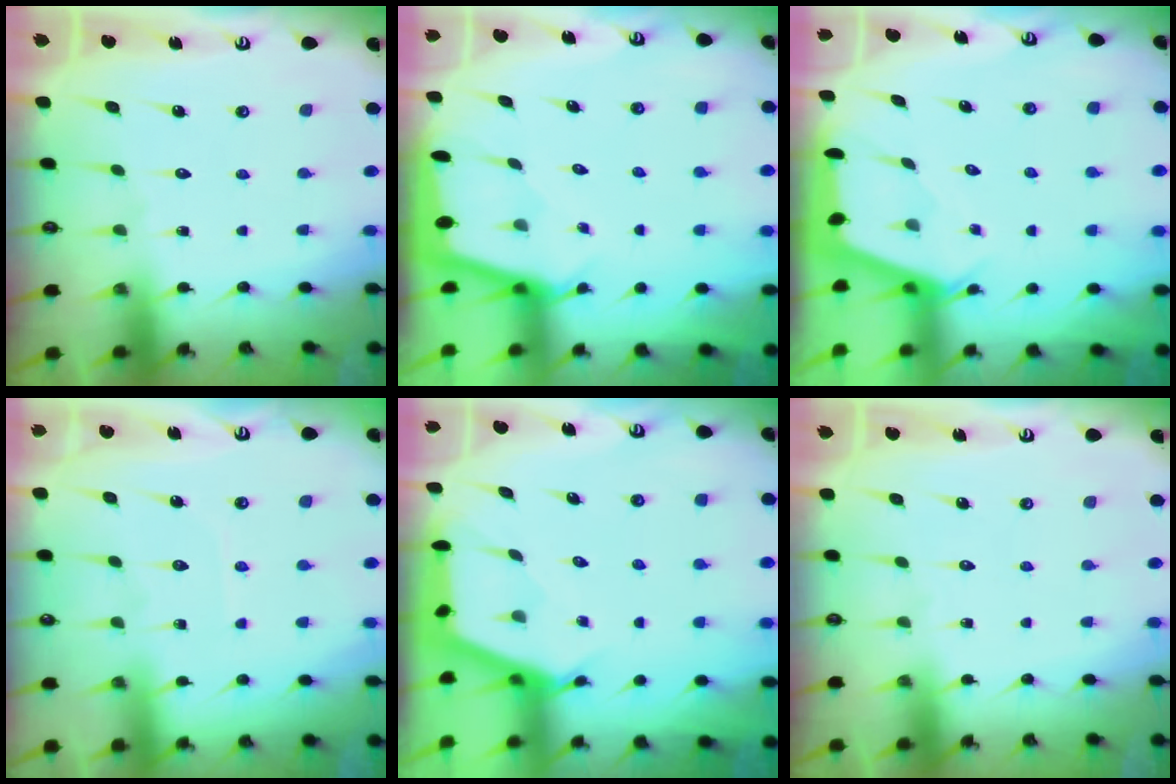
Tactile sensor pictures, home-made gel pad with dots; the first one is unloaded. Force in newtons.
{"total": 1.5, "press": 1.5, "slide": 0.2}
{"total": 2.4, "press": 2.4, "slide": 0.2}
{"total": 4.0, "press": 4.0, "slide": 0.3}
{"total": 2.7, "press": 2.7, "slide": 0.3}
{"total": 0.0}